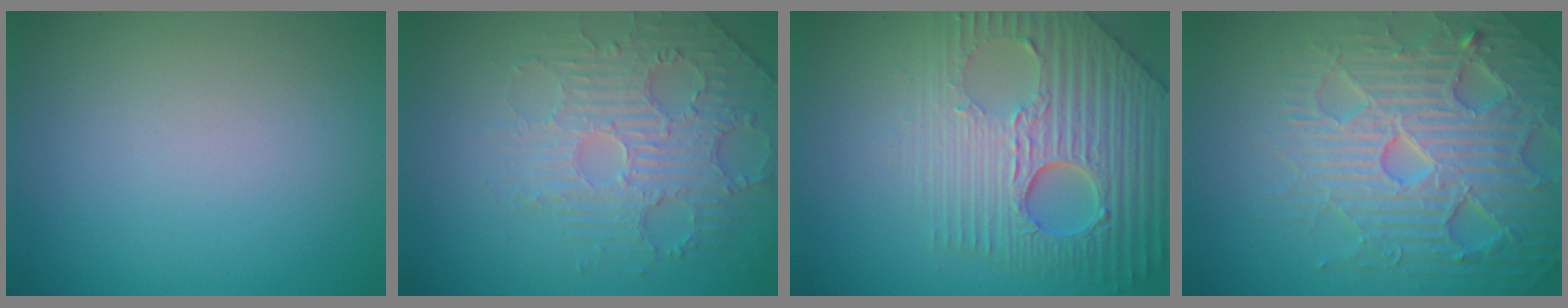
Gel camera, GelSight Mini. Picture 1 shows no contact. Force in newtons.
{"total": 4.6, "press": 3.6, "slide": 3.0}
{"total": 7.6, "press": 5.9, "slide": 4.8}
{"total": 7.4, "press": 7.3, "slide": 1.5}